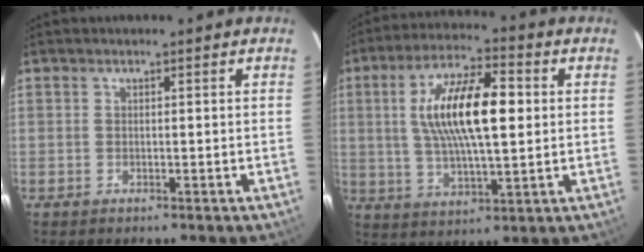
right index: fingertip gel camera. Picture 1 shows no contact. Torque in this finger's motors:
{"motor_torque": [1.16, -0.36, 1.05, 0.21]}